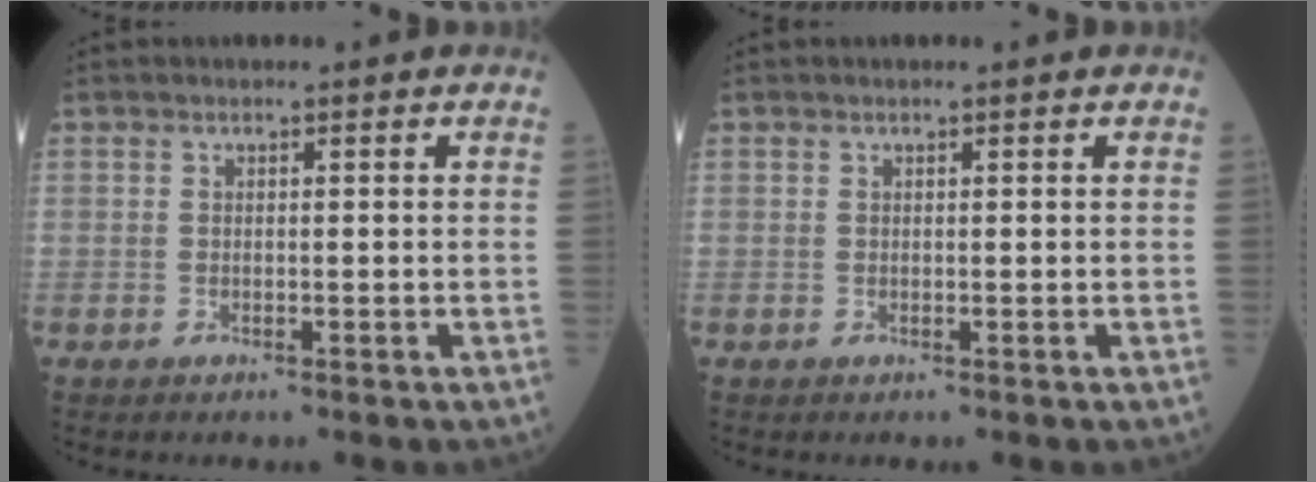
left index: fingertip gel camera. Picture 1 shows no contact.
{"total": 0.0}